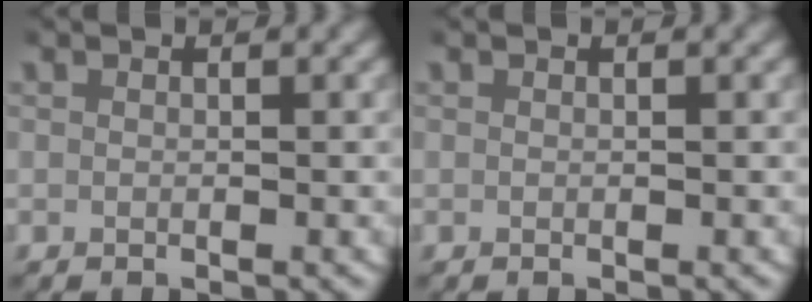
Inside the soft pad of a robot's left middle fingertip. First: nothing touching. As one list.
[{"total": 0.0}]